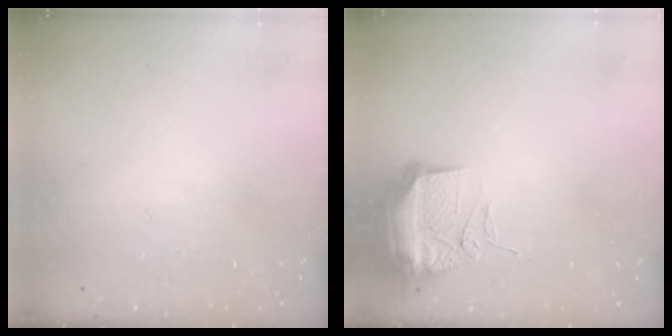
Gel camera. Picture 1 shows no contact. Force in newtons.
{"total": 13.0, "press": 11.5, "slide": 6.2}